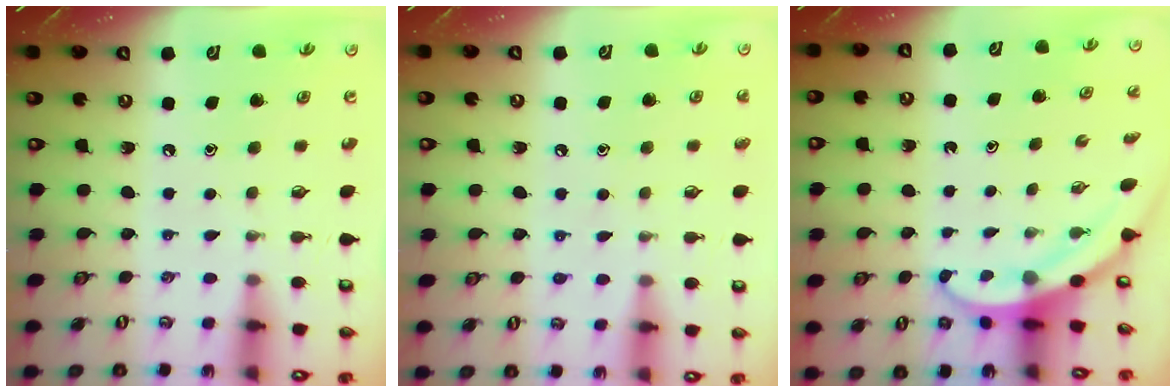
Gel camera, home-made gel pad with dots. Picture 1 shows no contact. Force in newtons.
{"total": 5.4, "press": 5.4, "slide": 0.5}
{"total": 3.1, "press": 3.1, "slide": 0.1}